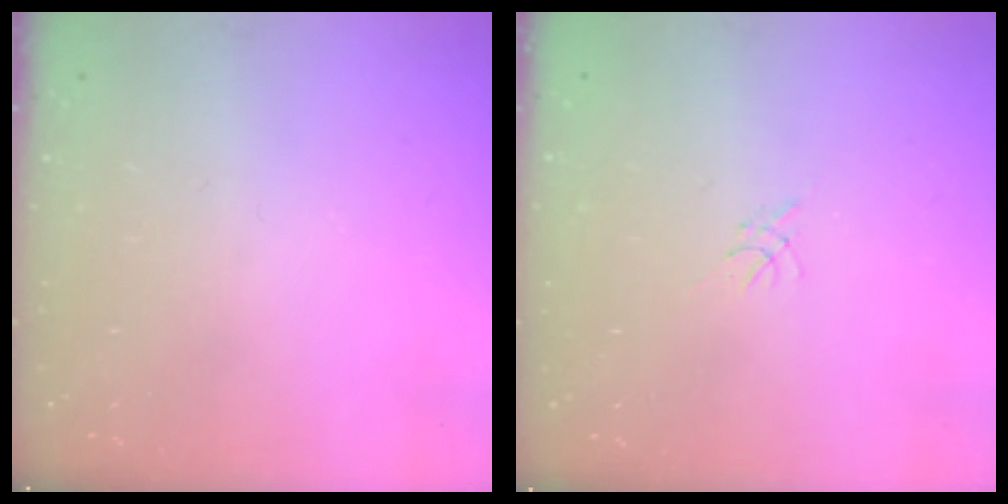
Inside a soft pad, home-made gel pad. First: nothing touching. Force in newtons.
{"total": 0.0}